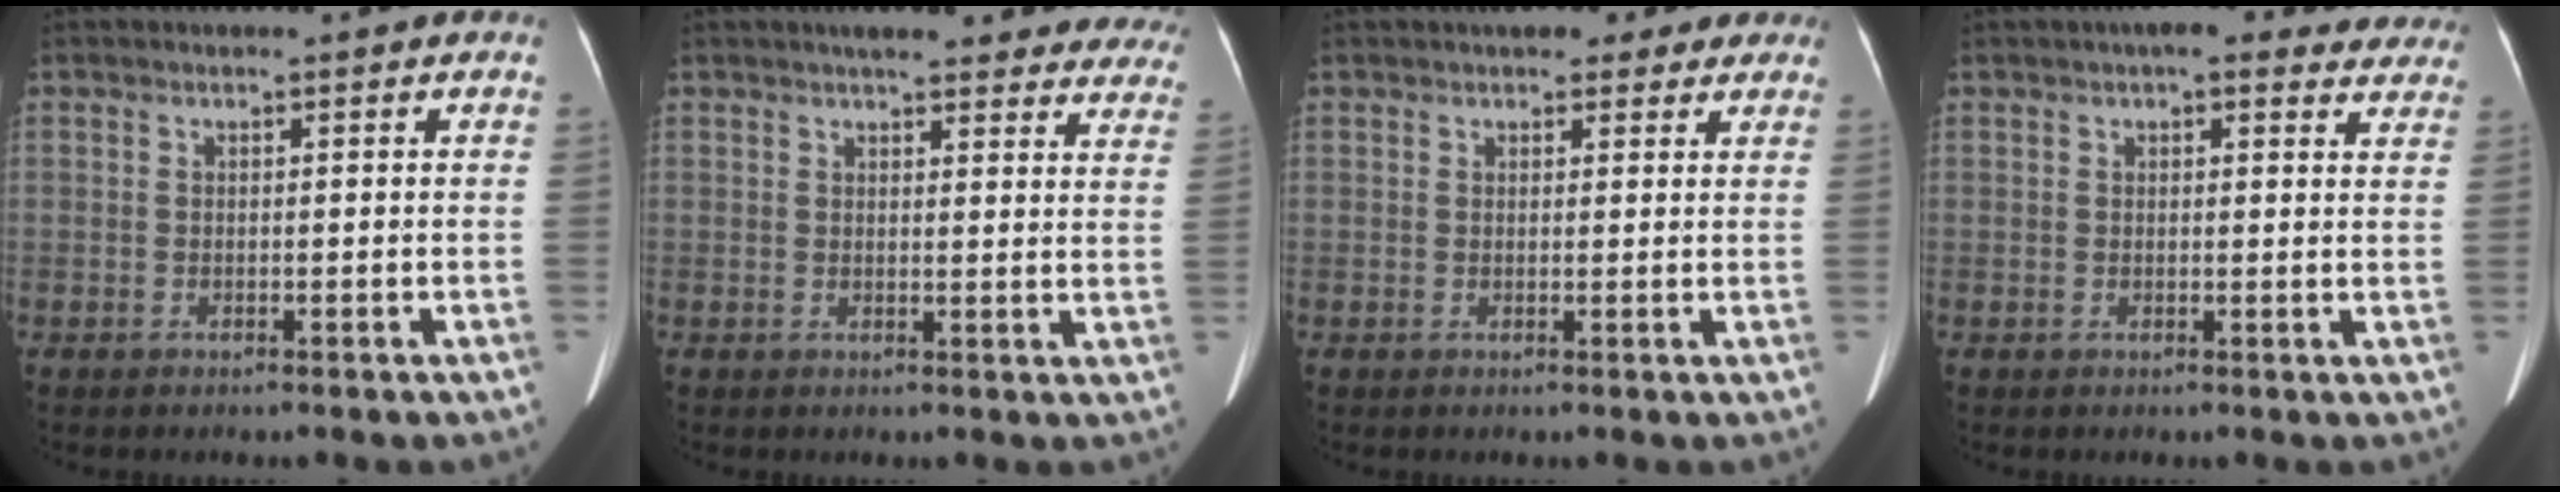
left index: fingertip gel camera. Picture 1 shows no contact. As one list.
[{"total": 18.3, "force": [16.3, 4.5, 7.0], "torque": [-0.062, -0.002, 0.175]}, {"total": 6.9, "force": [5.5, 3.1, 2.8], "torque": [-0.018, 0.020, 0.065]}, {"total": 11.7, "force": [9.7, 3.8, 5.3], "torque": [-0.038, 0.025, 0.101]}]